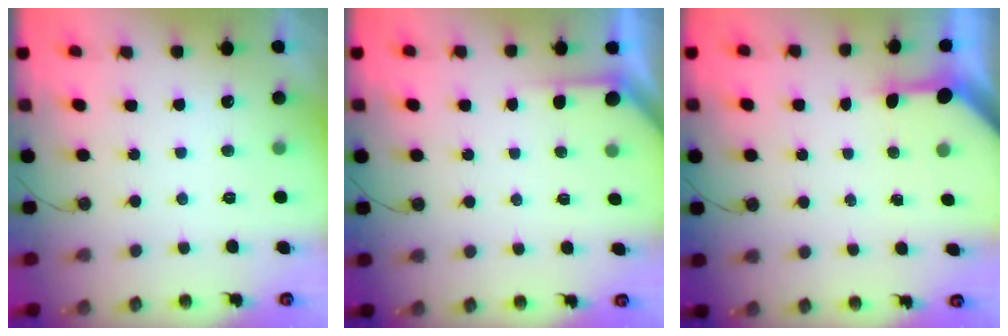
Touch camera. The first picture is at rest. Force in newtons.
{"total": 2.2, "press": 2.2, "slide": 0.3}
{"total": 3.5, "press": 3.5, "slide": 0.4}